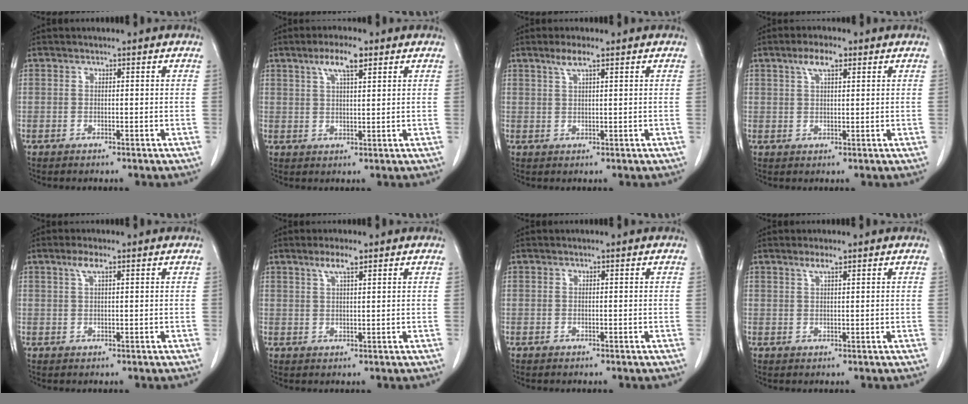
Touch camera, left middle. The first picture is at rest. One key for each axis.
{"total": 5.3, "fx": 3.1, "fy": 0.9, "fz": 4.2, "tx": -0.083, "ty": 0.006, "tz": 0.055}
{"total": 2.8, "fx": 1.8, "fy": 0.1, "fz": 2.1, "tx": -0.050, "ty": 0.002, "tz": 0.037}
{"total": 3.8, "fx": 2.2, "fy": 1.1, "fz": 2.9, "tx": -0.062, "ty": 0.008, "tz": 0.042}
{"total": 2.1, "fx": 1.2, "fy": 0.3, "fz": 1.7, "tx": -0.040, "ty": 0.006, "tz": 0.026}
{"total": 3.0, "fx": 2.0, "fy": 0.2, "fz": 2.2, "tx": -0.048, "ty": 0.002, "tz": 0.039}
{"total": 0.0}
{"total": 1.7, "fx": 1.2, "fy": 0.0, "fz": 1.2, "tx": -0.026, "ty": 0.001, "tz": 0.026}